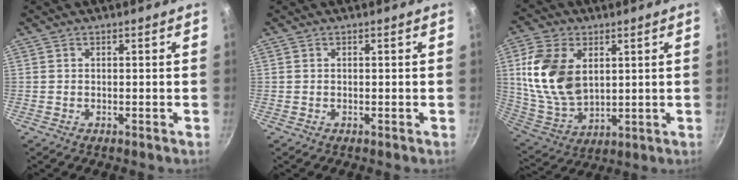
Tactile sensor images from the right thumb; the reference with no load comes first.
{"total": 0.0}
{"total": 15.9, "force": [3.8, 10.3, 11.5], "torque": [-0.204, -0.018, 0.088]}